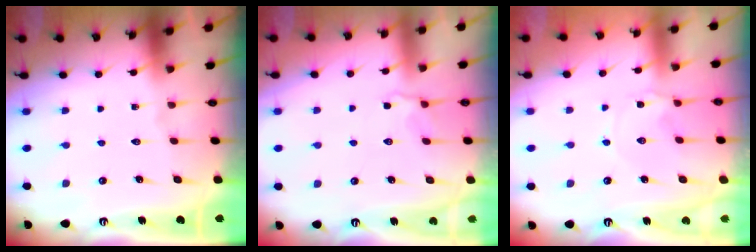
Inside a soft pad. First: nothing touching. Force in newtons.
{"total": 3.3, "press": 2.8, "slide": 1.8}
{"total": 2.1, "press": 2.1, "slide": 0.1}